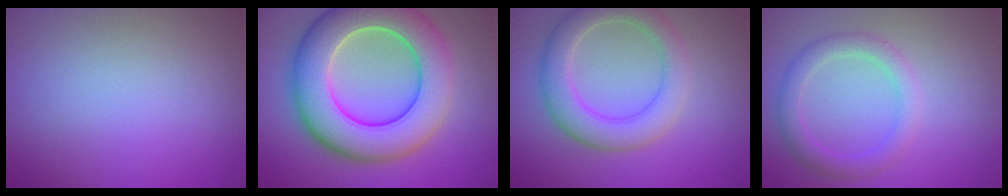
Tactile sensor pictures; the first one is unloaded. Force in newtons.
{"total": 10.8, "press": 10.8, "slide": 0.4}
{"total": 4.9, "press": 4.8, "slide": 0.5}
{"total": 2.7, "press": 2.7, "slide": 0.1}